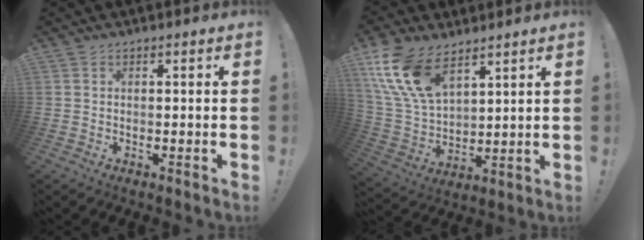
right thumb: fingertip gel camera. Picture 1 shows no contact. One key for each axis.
{"total": 16.3, "fx": 9.8, "fy": 8.7, "fz": 9.8, "tx": -0.225, "ty": -0.048, "tz": 0.187}